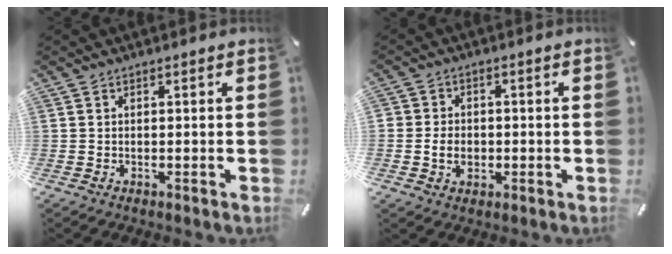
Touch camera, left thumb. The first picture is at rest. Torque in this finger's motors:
{"motor_torque": [-0.30, 0.23, 0.25, 0.33, 0.12]}